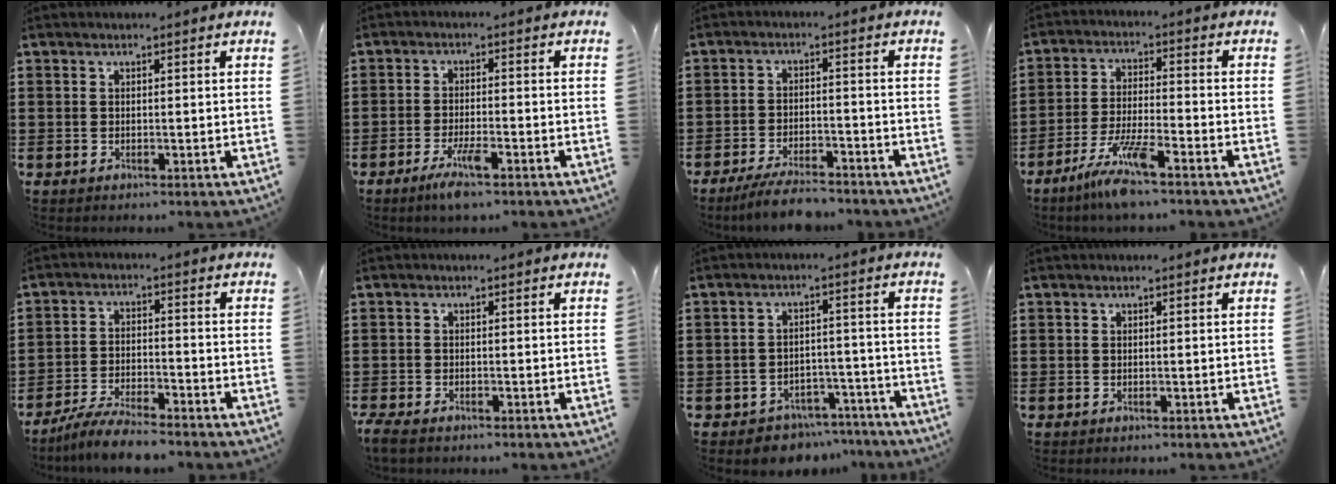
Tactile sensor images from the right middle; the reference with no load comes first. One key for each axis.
{"total": 4.4, "fx": -2.7, "fy": 0.5, "fz": 3.5, "tx": -0.076, "ty": -0.010, "tz": -0.051}
{"total": 5.3, "fx": -4.8, "fy": 0.6, "fz": 2.2, "tx": -0.038, "ty": -0.002, "tz": -0.092}
{"total": 7.5, "fx": -5.6, "fy": 0.3, "fz": 5.0, "tx": -0.104, "ty": -0.012, "tz": -0.106}
{"total": 5.8, "fx": -5.3, "fy": 0.3, "fz": 2.2, "tx": -0.047, "ty": -0.007, "tz": -0.104}
{"total": 1.5, "fx": -1.3, "fy": 0.4, "fz": 0.7, "tx": -0.028, "ty": -0.005, "tz": -0.030}
{"total": 4.0, "fx": -3.8, "fy": 1.2, "fz": 0.0, "tx": -0.007, "ty": 0.008, "tz": -0.080}
{"total": 0.0}